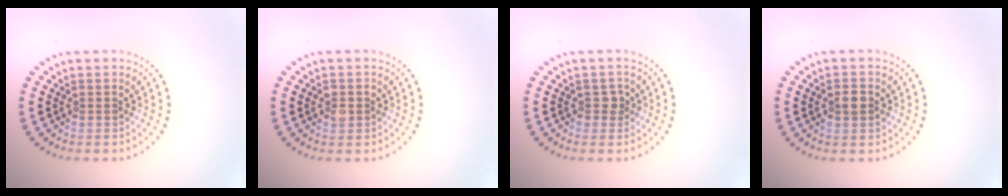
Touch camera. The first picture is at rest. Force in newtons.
{"total": 1.3, "press": 1.3, "slide": 0.2}
{"total": 0.9, "press": 0.8, "slide": 0.3}
{"total": 2.2, "press": 2.2, "slide": 0.2}